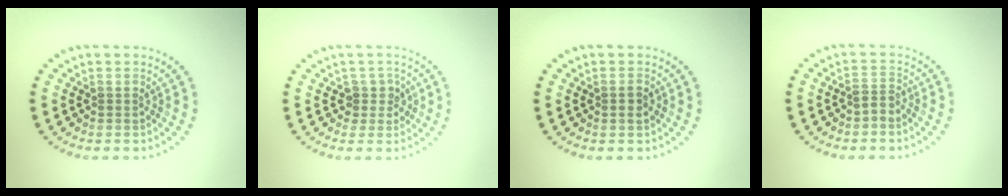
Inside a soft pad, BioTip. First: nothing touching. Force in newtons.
{"total": 1.9, "press": 1.5, "slide": 1.2}
{"total": 1.0, "press": 1.0, "slide": 0.1}
{"total": 1.3, "press": 0.8, "slide": 1.0}